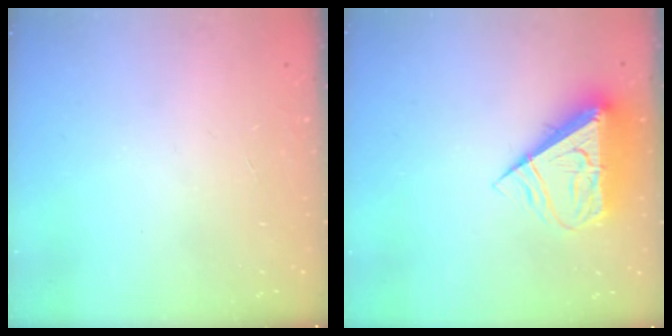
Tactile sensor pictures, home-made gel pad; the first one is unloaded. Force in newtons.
{"total": 10.5, "press": 10.4, "slide": 1.4}